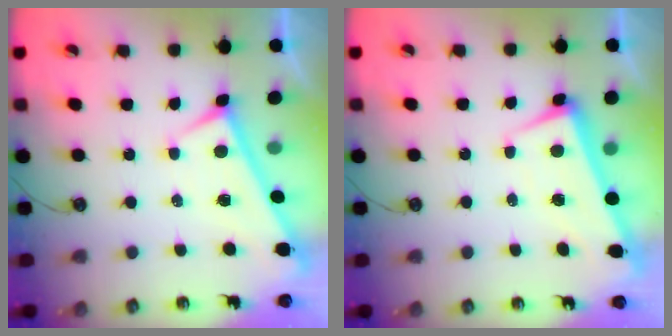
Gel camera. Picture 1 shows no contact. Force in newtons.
{"total": 1.8, "press": 0.8, "slide": 1.6}